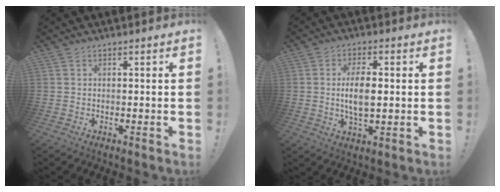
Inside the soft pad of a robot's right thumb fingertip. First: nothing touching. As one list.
[{"total": 8.5, "force": [0.4, 3.7, 7.7], "torque": [-0.137, -0.007, 0.000]}]